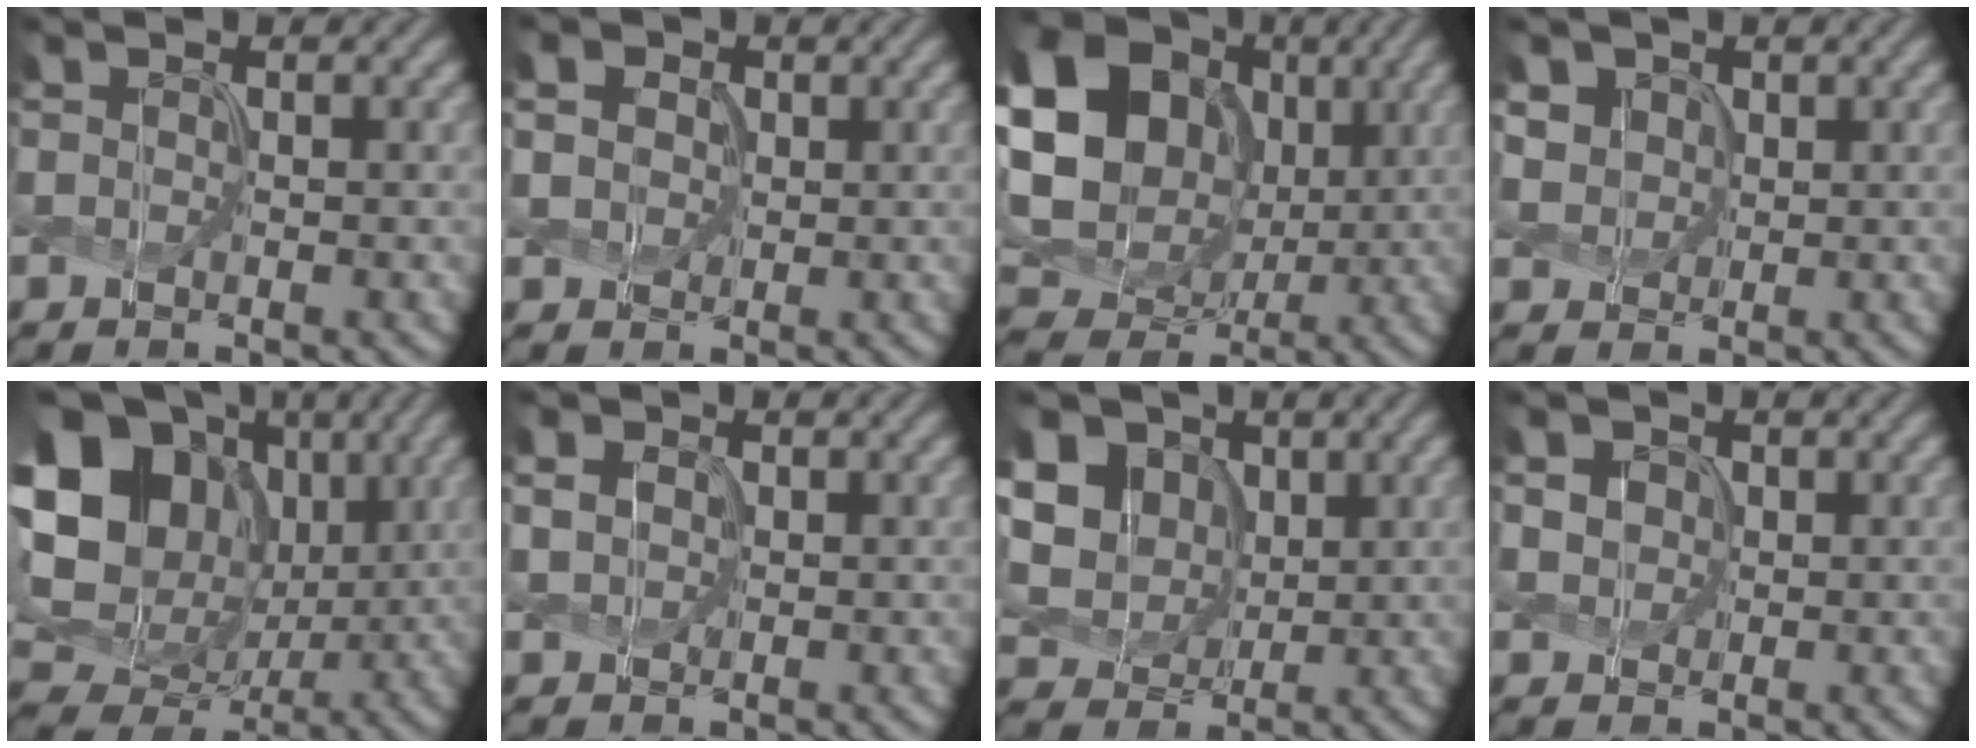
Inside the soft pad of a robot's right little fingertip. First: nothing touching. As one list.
[{"total": 6.5, "force": [3.0, 4.7, 3.4], "torque": [-0.076, 0.024, 0.024]}, {"total": 19.9, "force": [4.6, 16.7, 9.7], "torque": [-0.233, 0.029, 0.065]}, {"total": 4.8, "force": [2.4, 3.6, 1.9], "torque": [-0.068, 0.007, 0.045]}, {"total": 21.8, "force": [6.4, 17.7, 10.9], "torque": [-0.256, 0.039, 0.096]}, {"total": 1.9, "force": [0.8, 1.5, 0.8], "torque": [-0.029, 0.011, 0.007]}, {"total": 11.6, "force": [4.1, 9.1, 5.8], "torque": [-0.147, 0.026, 0.078]}, {"total": 3.3, "force": [1.6, 2.5, 1.5], "torque": [-0.041, 0.009, 0.021]}]